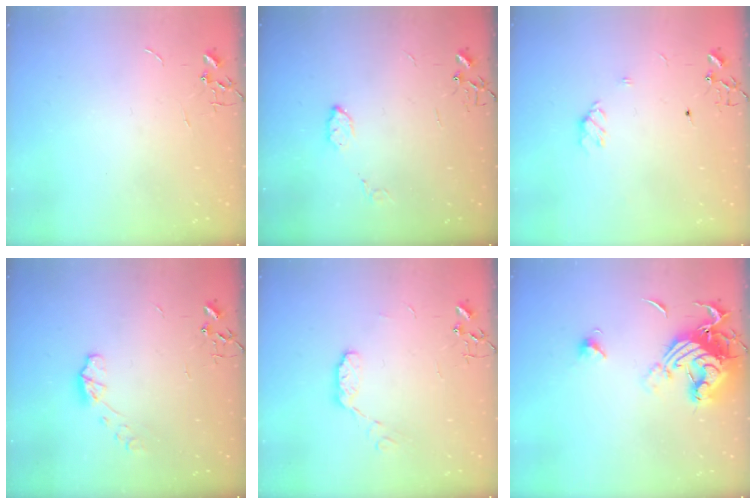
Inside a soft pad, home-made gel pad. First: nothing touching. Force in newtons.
{"total": 4.0, "press": 4.0, "slide": 0.7}
{"total": 5.6, "press": 5.6, "slide": 0.7}
{"total": 6.0, "press": 6.0, "slide": 0.6}
{"total": 6.8, "press": 6.8, "slide": 0.5}
{"total": 15.2, "press": 15.1, "slide": 1.4}